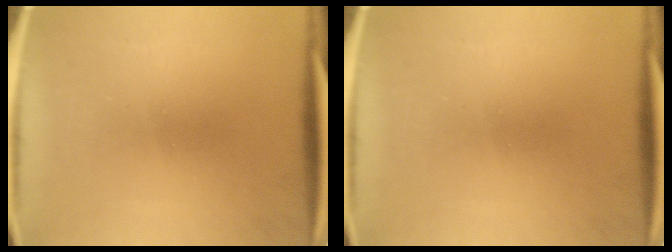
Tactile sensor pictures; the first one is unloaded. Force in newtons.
{"total": 0.0}